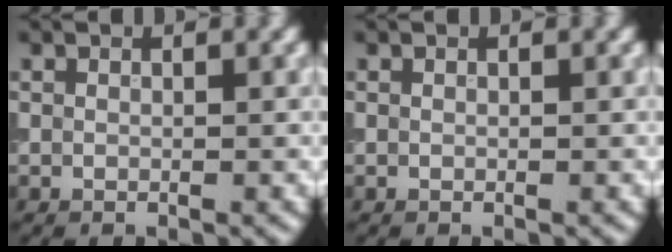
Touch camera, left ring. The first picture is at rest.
{"total": 0.0}